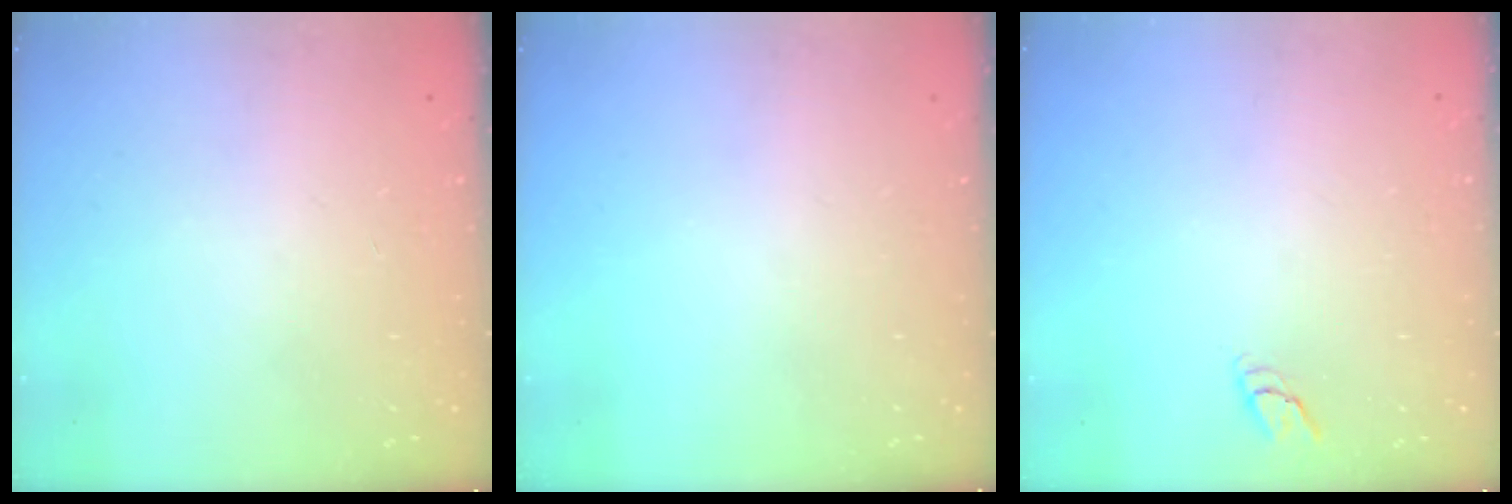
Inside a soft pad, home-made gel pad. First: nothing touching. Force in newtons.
{"total": 0.0}
{"total": 3.2, "press": 3.2, "slide": 0.2}